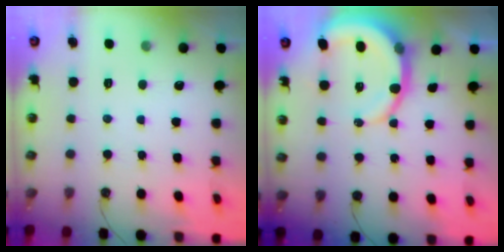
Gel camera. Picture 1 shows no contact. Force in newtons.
{"total": 10.1, "press": 10.0, "slide": 1.3}